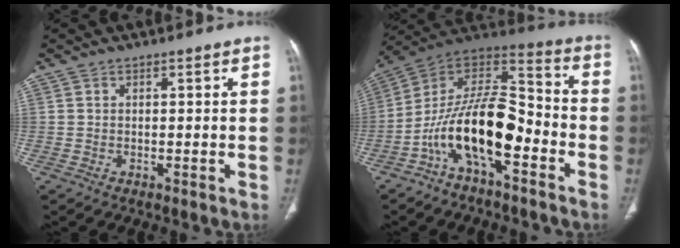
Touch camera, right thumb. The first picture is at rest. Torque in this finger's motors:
{"motor_torque": [2.29, 2.16, 2.00, -0.77, 0.22]}